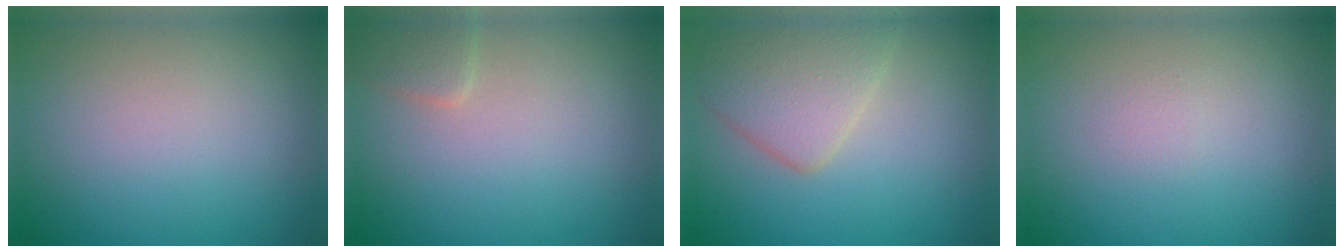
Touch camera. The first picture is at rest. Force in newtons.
{"total": 1.6, "press": 1.6, "slide": 0.1}
{"total": 4.3, "press": 4.3, "slide": 0.1}
{"total": 0.5, "press": 0.5, "slide": 0.1}